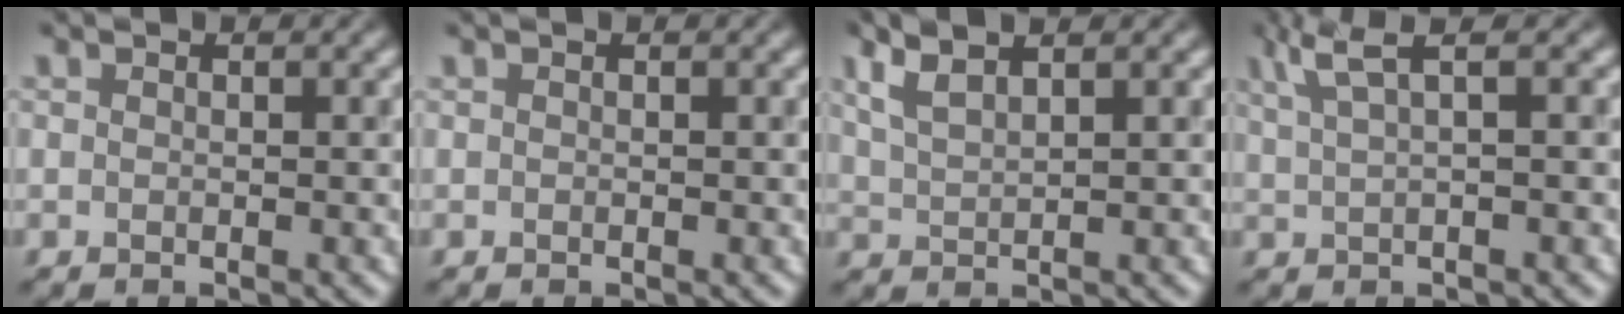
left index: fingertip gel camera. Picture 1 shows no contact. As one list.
[{"total": 0.0}, {"total": 2.9, "force": [2.2, 0.6, 1.8], "torque": [-0.037, 0.014, 0.047]}, {"total": 2.9, "force": [1.8, 0.3, 2.3], "torque": [-0.034, 0.013, 0.035]}]